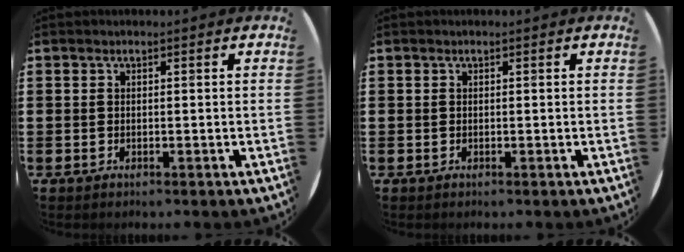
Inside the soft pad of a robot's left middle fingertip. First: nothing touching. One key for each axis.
{"total": 0.0}